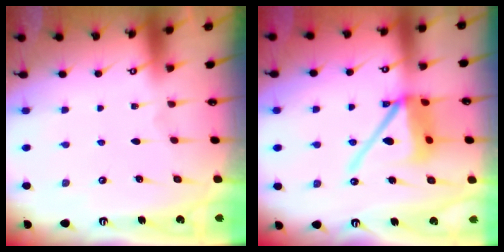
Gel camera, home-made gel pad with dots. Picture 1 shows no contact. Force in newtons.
{"total": 14.9, "press": 14.8, "slide": 2.0}